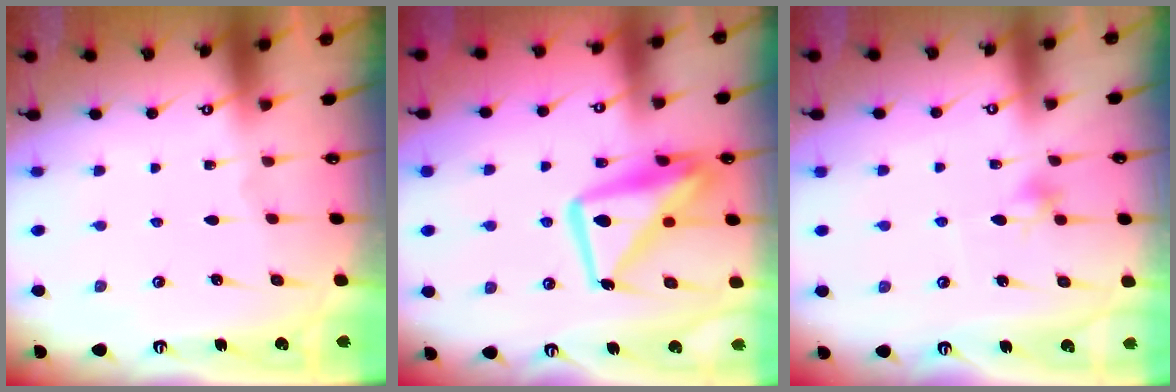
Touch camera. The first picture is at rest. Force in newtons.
{"total": 15.8, "press": 15.7, "slide": 1.8}
{"total": 7.2, "press": 7.1, "slide": 1.2}